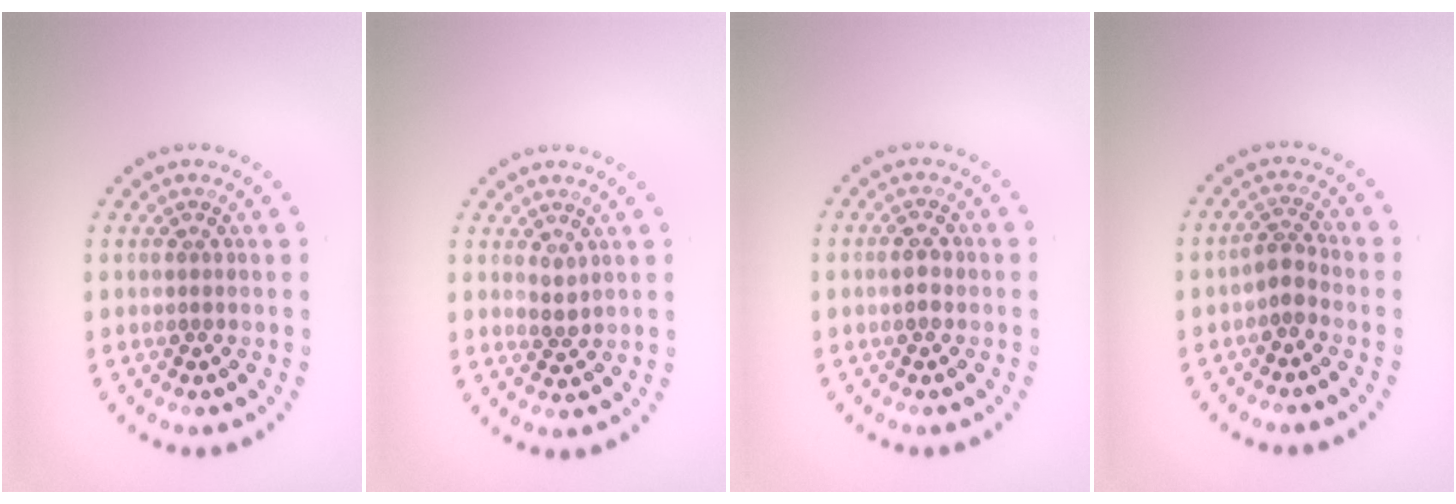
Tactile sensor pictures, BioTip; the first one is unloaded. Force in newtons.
{"total": 1.2, "press": 1.0, "slide": 0.7}
{"total": 1.3, "press": 1.3, "slide": 0.2}
{"total": 1.6, "press": 1.2, "slide": 1.1}